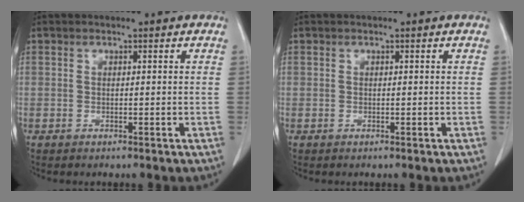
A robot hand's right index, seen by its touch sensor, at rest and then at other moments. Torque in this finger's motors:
{"motor_torque": [0.18, 0.02, 0.05, -0.01]}